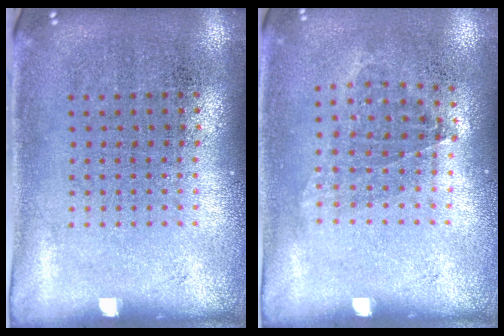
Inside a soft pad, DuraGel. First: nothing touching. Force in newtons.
{"total": 1.0, "press": 0.8, "slide": 0.6}